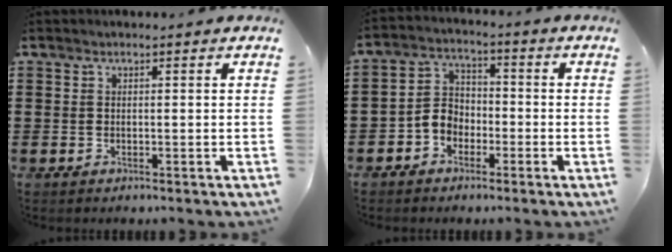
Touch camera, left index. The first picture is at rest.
{"total": 4.6, "force": [-2.9, 3.2, 1.8], "torque": [-0.052, 0.007, -0.064]}